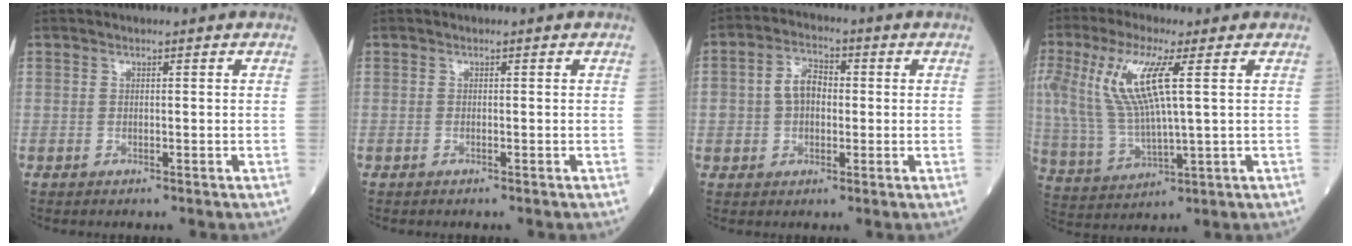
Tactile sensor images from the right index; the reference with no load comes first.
{"total": 0.0}
{"total": 5.7, "force": [0.0, 3.9, 4.2], "torque": [-0.088, 0.022, -0.001]}
{"total": 12.4, "force": [3.4, 1.9, 11.8], "torque": [-0.273, 0.006, 0.068]}